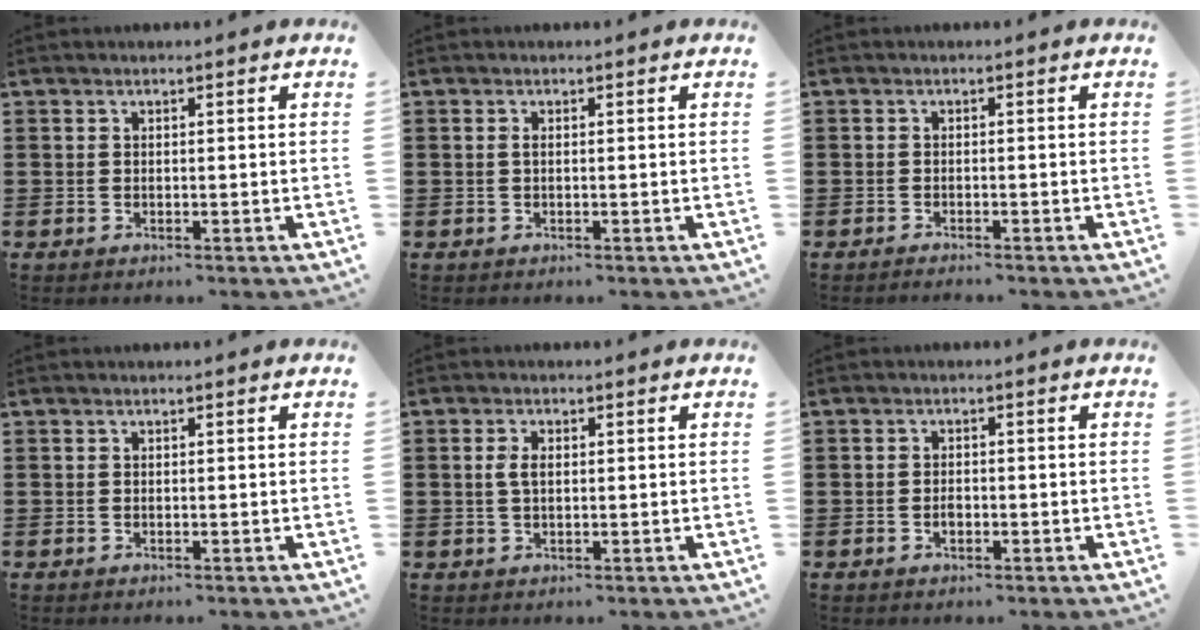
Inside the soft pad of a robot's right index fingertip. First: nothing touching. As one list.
[{"total": 0.7, "force": [0.0, 0.1, 0.7], "torque": [-0.014, -0.002, 0.000]}, {"total": 0.7, "force": [-0.7, 0.0, 0.1], "torque": [-0.003, 0.000, -0.014]}, {"total": 0.0}, {"total": 2.6, "force": [0.3, 1.3, 2.2], "torque": [-0.054, 0.004, 0.002]}, {"total": 1.4, "force": [-0.5, 0.7, 1.1], "torque": [-0.021, 0.000, -0.010]}]